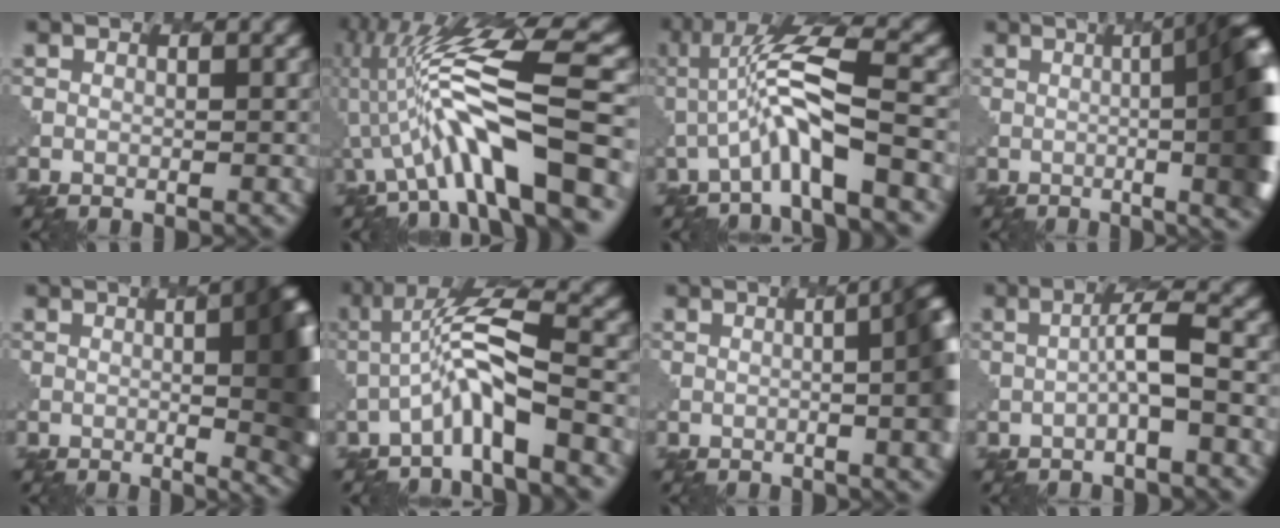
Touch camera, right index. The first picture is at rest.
{"total": 10.9, "force": [-2.8, 2.3, 10.3], "torque": [-0.189, 0.028, -0.056]}
{"total": 5.6, "force": [-1.5, 0.4, 5.4], "torque": [-0.108, 0.016, -0.040]}
{"total": 13.1, "force": [0.3, 4.0, 12.5], "torque": [-0.093, 0.016, -0.001]}
{"total": 12.5, "force": [0.6, 4.2, 11.7], "torque": [-0.077, 0.013, -0.002]}
{"total": 5.0, "force": [-2.0, 0.3, 4.6], "torque": [-0.087, 0.019, -0.052]}
{"total": 10.2, "force": [-0.1, 3.6, 9.5], "torque": [-0.058, 0.013, -0.011]}
{"total": 2.4, "force": [-0.3, -0.3, 2.3], "torque": [-0.044, 0.014, -0.017]}